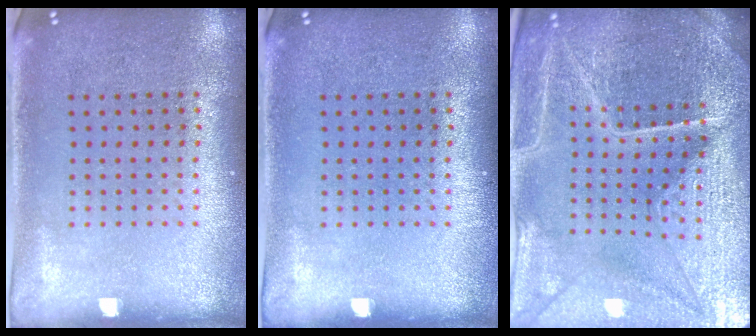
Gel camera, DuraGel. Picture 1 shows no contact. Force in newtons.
{"total": 0.0}
{"total": 5.6, "press": 5.1, "slide": 2.2}